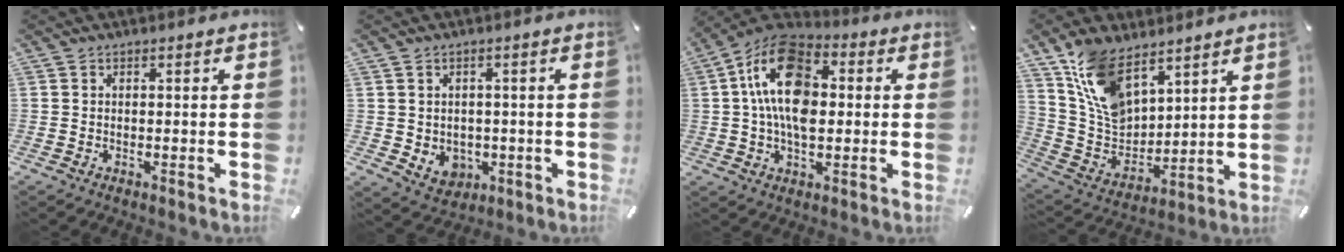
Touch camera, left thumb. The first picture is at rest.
{"total": 4.8, "force": [0.0, 4.5, 1.7], "torque": [-0.026, 0.000, 0.001]}
{"total": 16.4, "force": [1.8, 10.5, 12.4], "torque": [-0.242, 0.005, 0.029]}
{"total": 14.2, "force": [9.0, 8.5, 6.9], "torque": [-0.160, -0.051, 0.177]}